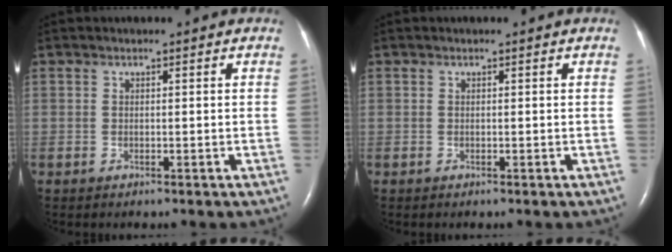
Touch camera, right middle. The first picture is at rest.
{"total": 0.0}